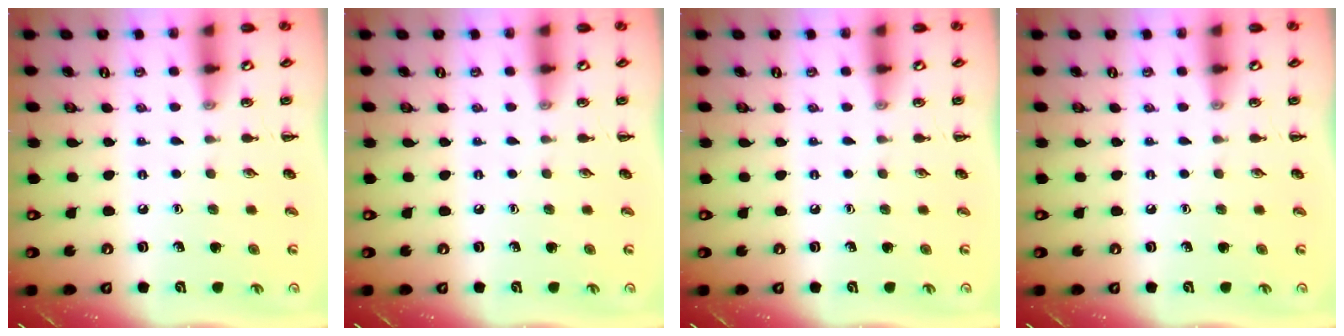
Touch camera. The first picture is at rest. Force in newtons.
{"total": 0.0}
{"total": 0.0}
{"total": 0.0}